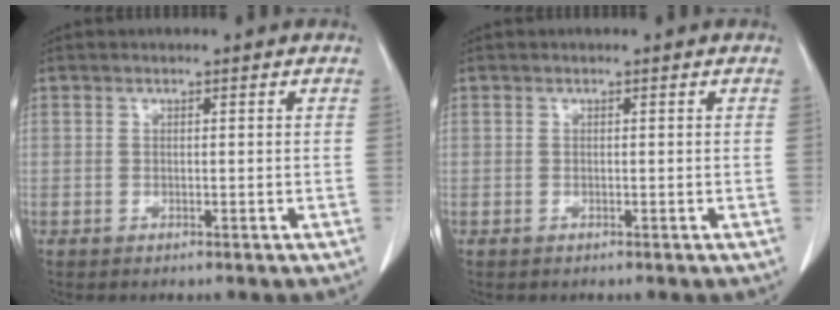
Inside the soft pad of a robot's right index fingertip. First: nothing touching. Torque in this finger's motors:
{"motor_torque": [-0.01, 0.02, 0.00, 0.01]}